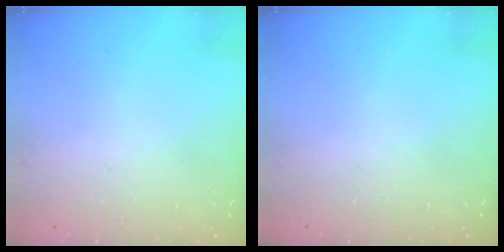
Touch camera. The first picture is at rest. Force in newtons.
{"total": 0.0}